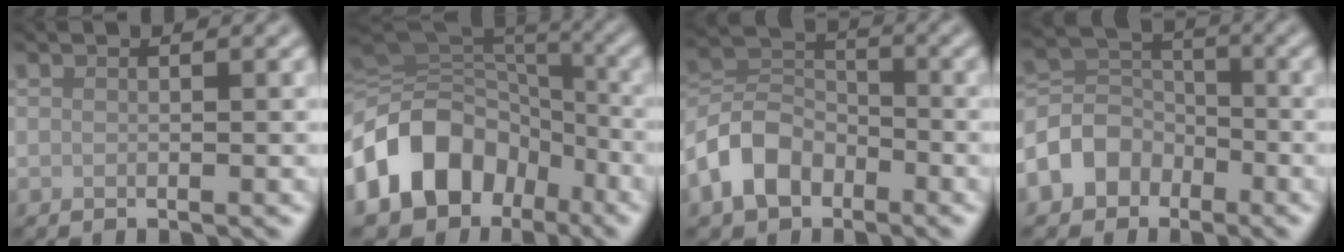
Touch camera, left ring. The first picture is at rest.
{"total": 12.8, "force": [-5.3, 9.8, 6.3], "torque": [-0.136, 0.001, -0.101]}
{"total": 5.9, "force": [-3.2, 4.1, 2.8], "torque": [-0.056, 0.004, -0.076]}
{"total": 5.1, "force": [-2.7, 3.9, 1.8], "torque": [-0.033, 0.006, -0.066]}